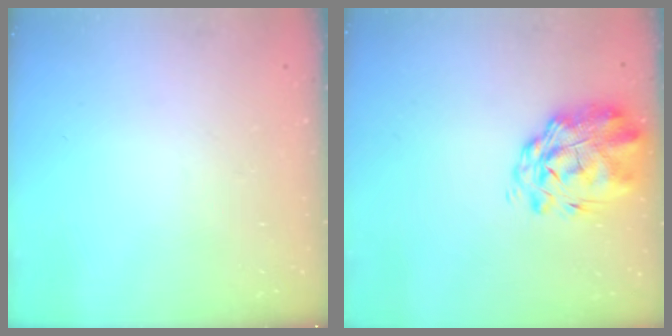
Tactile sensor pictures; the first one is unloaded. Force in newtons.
{"total": 3.3, "press": 2.8, "slide": 1.7}